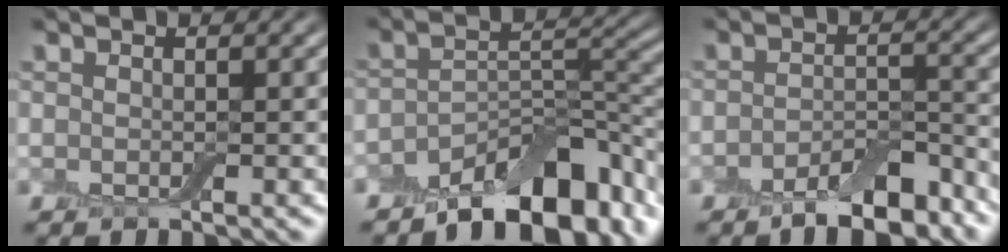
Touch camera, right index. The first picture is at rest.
{"total": 9.8, "force": [-6.0, 4.3, 6.4], "torque": [-0.086, 0.002, -0.102]}
{"total": 5.8, "force": [-4.1, 2.0, 3.6], "torque": [-0.051, 0.005, -0.067]}